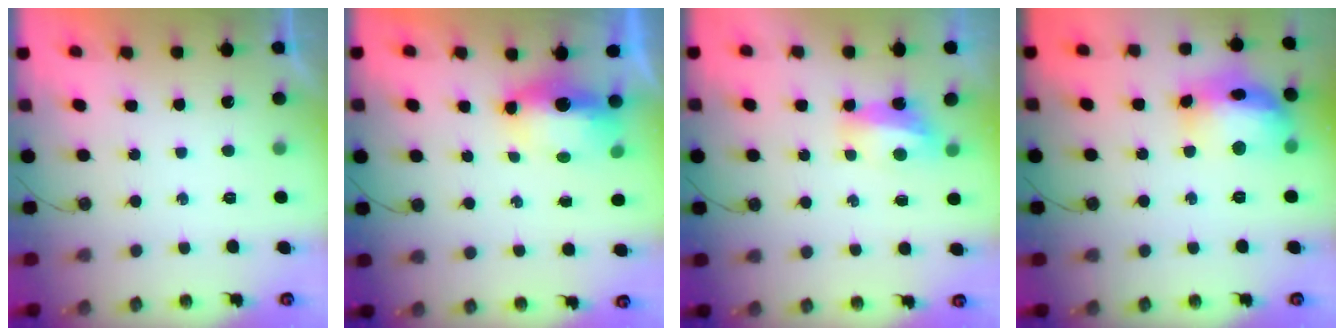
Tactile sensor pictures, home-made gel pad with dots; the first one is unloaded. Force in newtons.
{"total": 10.8, "press": 8.3, "slide": 7.0}
{"total": 6.9, "press": 6.9, "slide": 0.5}
{"total": 15.7, "press": 15.6, "slide": 1.3}